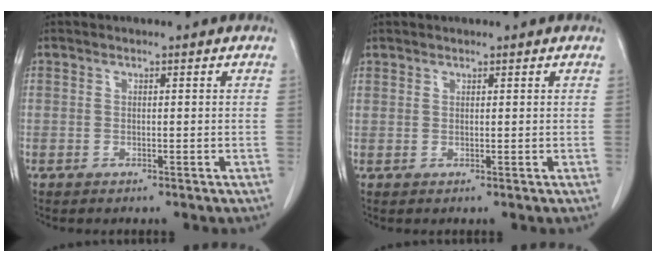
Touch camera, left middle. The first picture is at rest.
{"total": 0.7, "force": [0.6, 0.3, -0.1], "torque": [-0.001, -0.001, 0.011]}